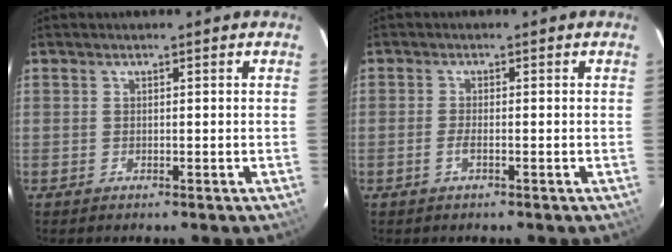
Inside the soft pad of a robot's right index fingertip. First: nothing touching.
{"total": 1.6, "force": [-0.7, 0.3, 1.4], "torque": [-0.031, -0.001, -0.015]}